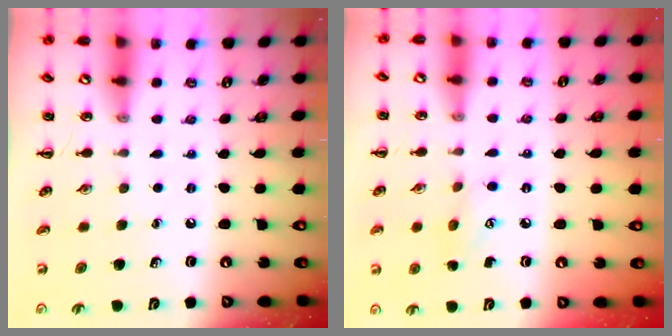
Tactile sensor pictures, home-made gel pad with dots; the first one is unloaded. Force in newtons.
{"total": 5.5, "press": 5.4, "slide": 1.2}